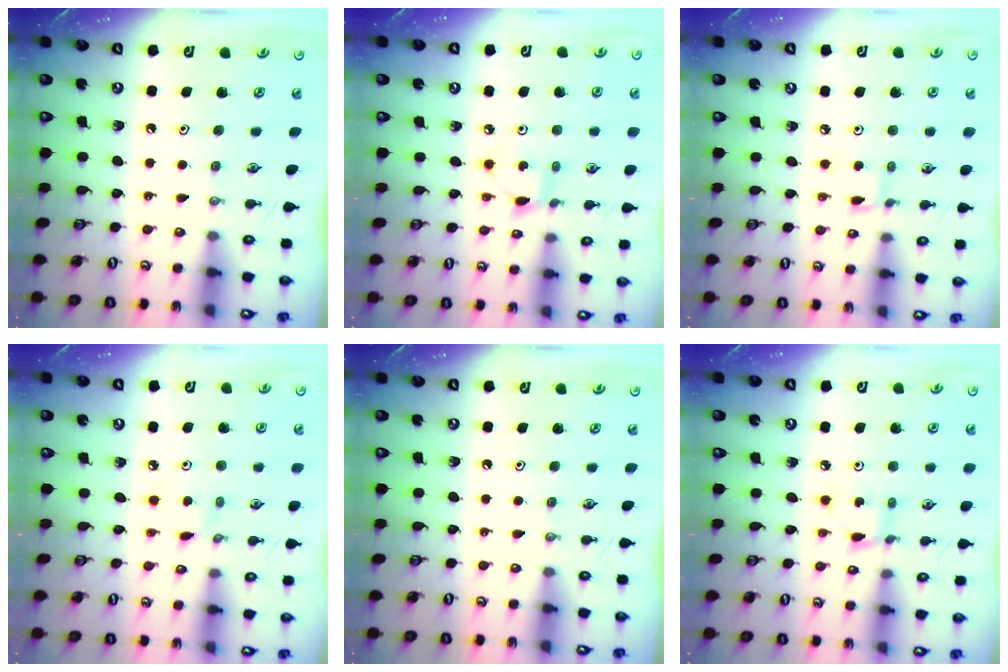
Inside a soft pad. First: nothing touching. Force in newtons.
{"total": 4.0, "press": 3.9, "slide": 0.6}
{"total": 2.0, "press": 2.0, "slide": 0.2}
{"total": 2.2, "press": 2.2, "slide": 0.3}
{"total": 0.0}
{"total": 2.1, "press": 2.1, "slide": 0.3}